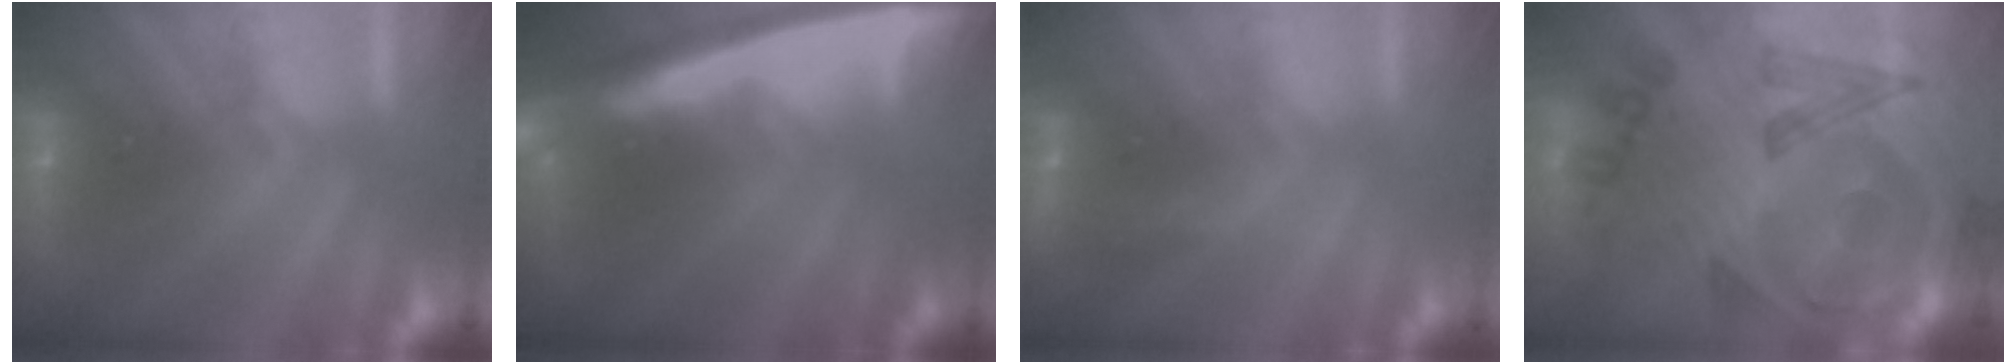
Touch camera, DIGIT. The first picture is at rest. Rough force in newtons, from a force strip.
{"total": 5.9}
{"total": 2.9}
{"total": 6.5}